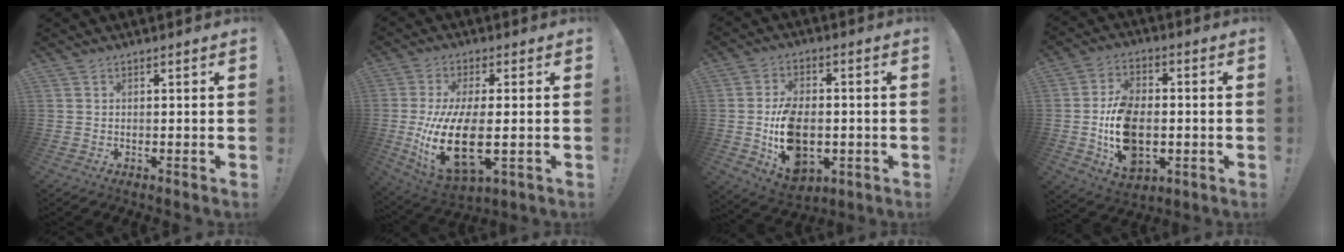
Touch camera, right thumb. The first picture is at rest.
{"total": 19.1, "force": [-2.1, 8.4, 17.1], "torque": [-0.340, -0.013, -0.027]}
{"total": 15.1, "force": [-3.5, 10.3, 10.4], "torque": [-0.168, 0.013, -0.054]}
{"total": 15.9, "force": [-3.2, 10.8, 11.2], "torque": [-0.188, 0.012, -0.054]}